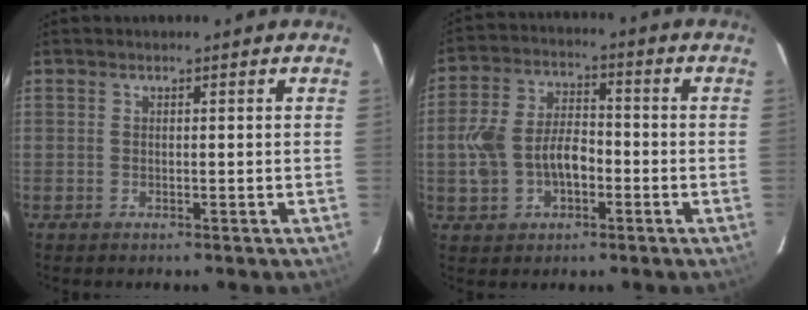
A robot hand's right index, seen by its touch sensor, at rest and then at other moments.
{"total": 10.9, "force": [-2.5, 7.1, 7.9], "torque": [-0.169, 0.018, -0.037]}